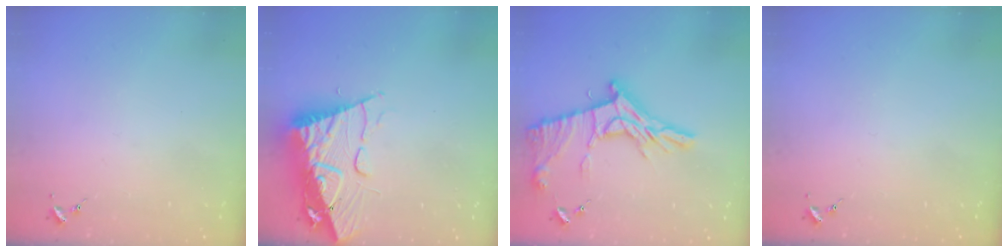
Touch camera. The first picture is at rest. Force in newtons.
{"total": 16.8, "press": 16.7, "slide": 1.6}
{"total": 18.0, "press": 18.0, "slide": 1.5}
{"total": 0.0}